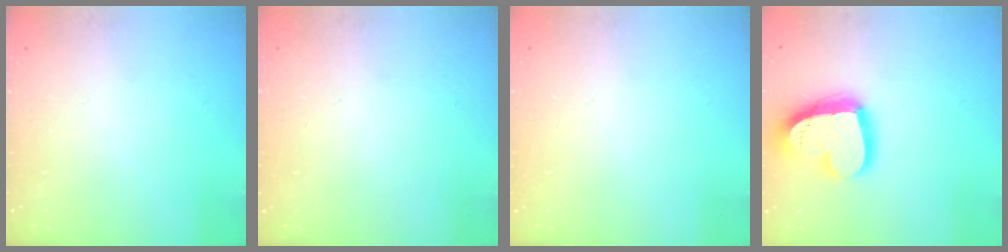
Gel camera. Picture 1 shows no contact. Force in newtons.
{"total": 0.0}
{"total": 0.0}
{"total": 21.4, "press": 21.3, "slide": 2.1}